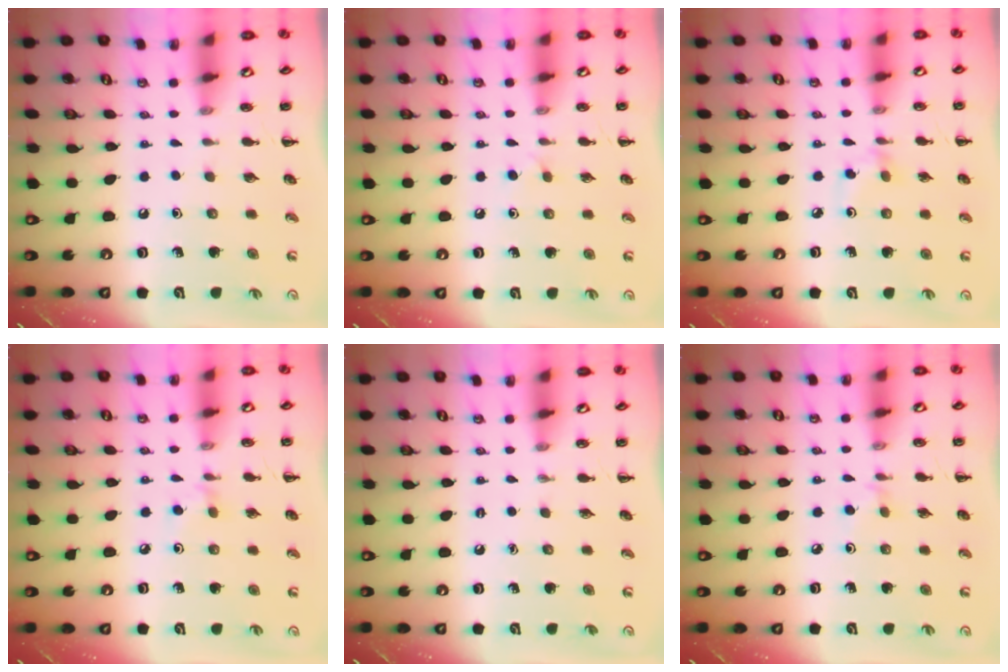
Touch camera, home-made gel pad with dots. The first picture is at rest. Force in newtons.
{"total": 2.4, "press": 2.3, "slide": 0.9}
{"total": 2.8, "press": 2.6, "slide": 1.0}
{"total": 4.4, "press": 4.2, "slide": 1.5}
{"total": 0.0}
{"total": 2.2, "press": 2.0, "slide": 0.8}